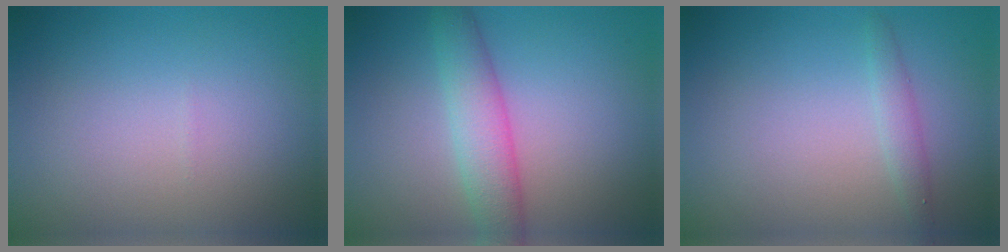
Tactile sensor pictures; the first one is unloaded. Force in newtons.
{"total": 4.1, "press": 4.1, "slide": 0.1}
{"total": 1.3, "press": 1.3, "slide": 0.1}